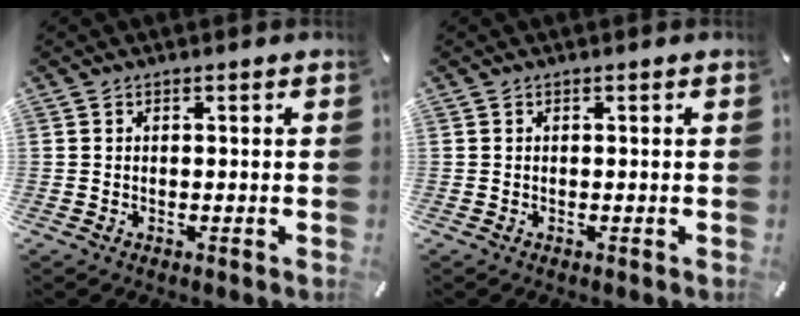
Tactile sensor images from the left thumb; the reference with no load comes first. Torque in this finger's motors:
{"motor_torque": [-0.03, 0.03, -0.03, 0.03, 0.00]}